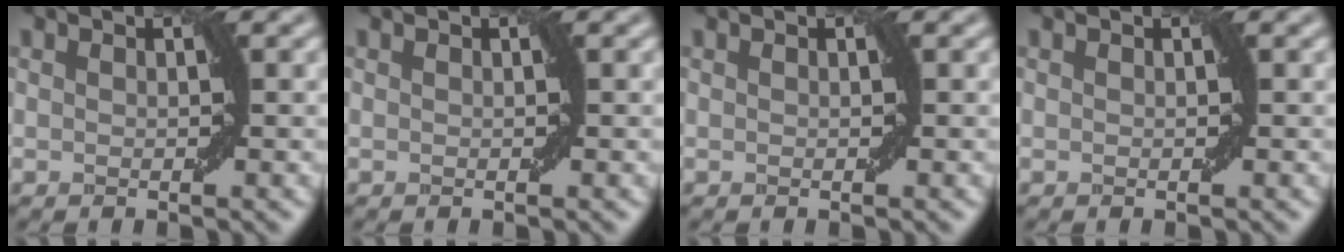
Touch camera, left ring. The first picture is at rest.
{"total": 0.0}
{"total": 0.0}
{"total": 0.0}